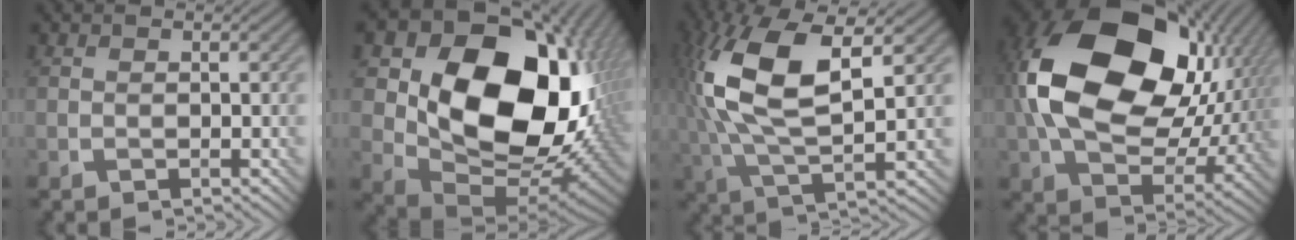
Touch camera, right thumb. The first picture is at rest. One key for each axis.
{"total": 20.6, "fx": 3.7, "fy": 14.9, "fz": 13.8, "tx": -0.244, "ty": -0.048, "tz": 0.105}
{"total": 14.3, "fx": 3.3, "fy": 5.6, "fz": 12.7, "tx": -0.289, "ty": 0.017, "tz": 0.063}
{"total": 22.0, "fx": 4.8, "fy": 15.4, "fz": 14.9, "tx": -0.349, "ty": -0.015, "tz": 0.107}